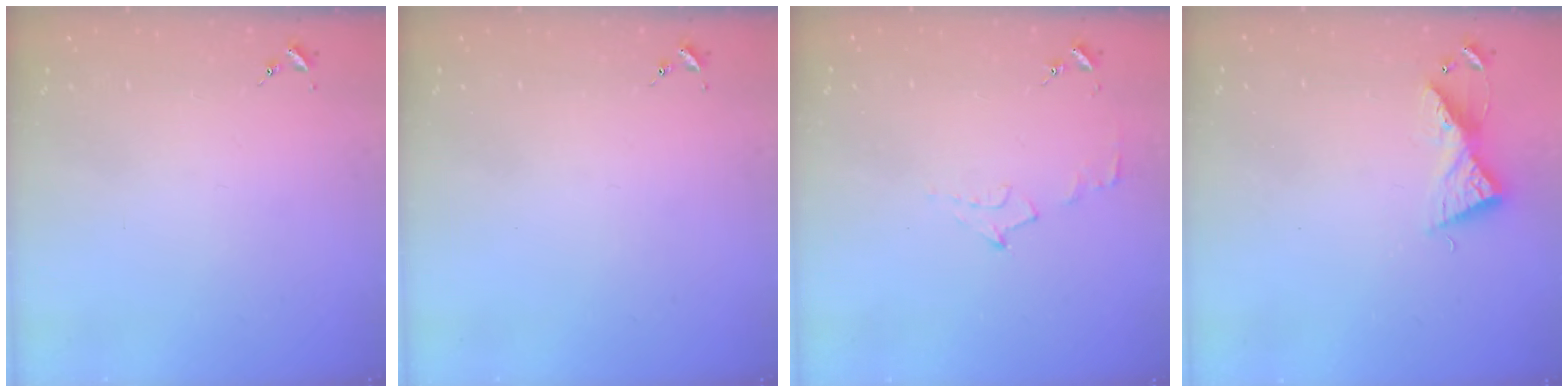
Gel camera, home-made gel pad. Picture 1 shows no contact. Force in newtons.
{"total": 0.0}
{"total": 5.5, "press": 5.5, "slide": 0.7}
{"total": 8.4, "press": 8.4, "slide": 0.3}